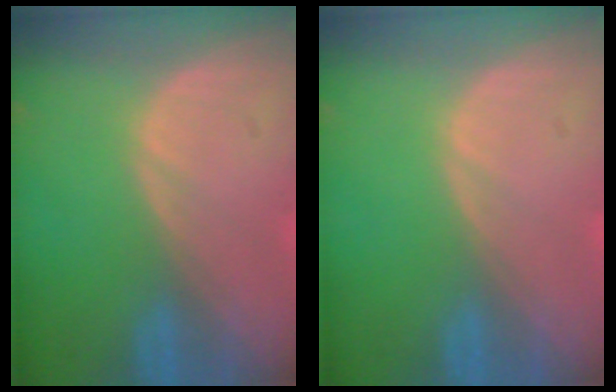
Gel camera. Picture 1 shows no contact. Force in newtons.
{"total": 0.0}